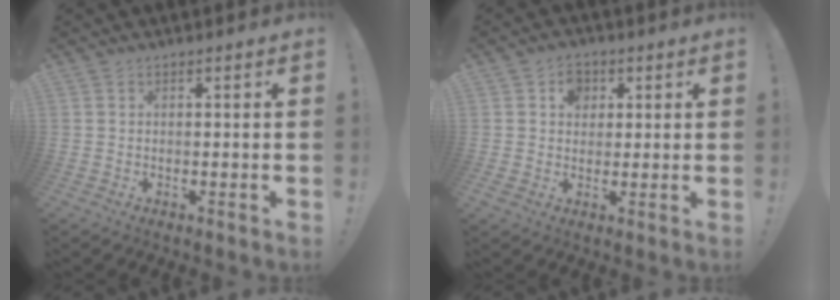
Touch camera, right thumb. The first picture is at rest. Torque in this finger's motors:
{"motor_torque": [0.97, 1.08, 0.46, -0.53, 0.02]}